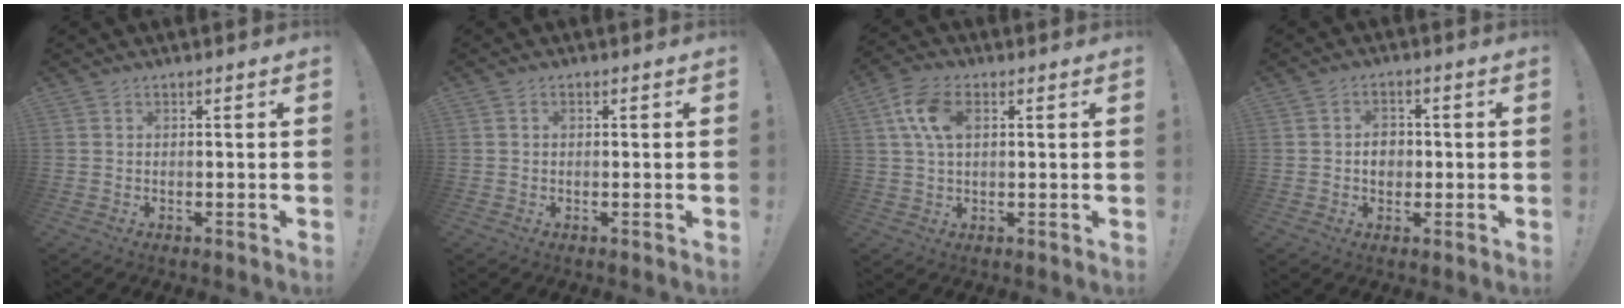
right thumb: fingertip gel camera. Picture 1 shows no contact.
{"total": 0.7, "force": [0.0, 0.6, 0.4], "torque": [-0.011, 0.004, 0.001]}
{"total": 9.8, "force": [2.8, 5.9, 7.3], "torque": [-0.152, 0.006, 0.051]}
{"total": 5.1, "force": [-0.2, 4.5, 2.5], "torque": [-0.035, 0.001, -0.004]}